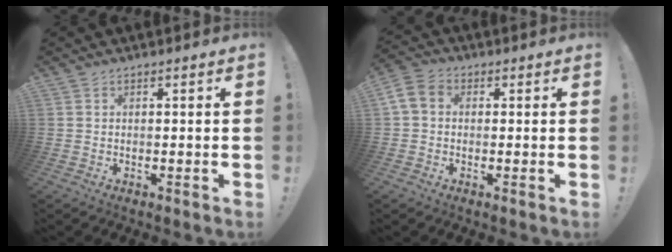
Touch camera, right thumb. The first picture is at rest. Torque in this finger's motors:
{"motor_torque": [0.06, 0.20, 0.88, -0.39, 0.31]}